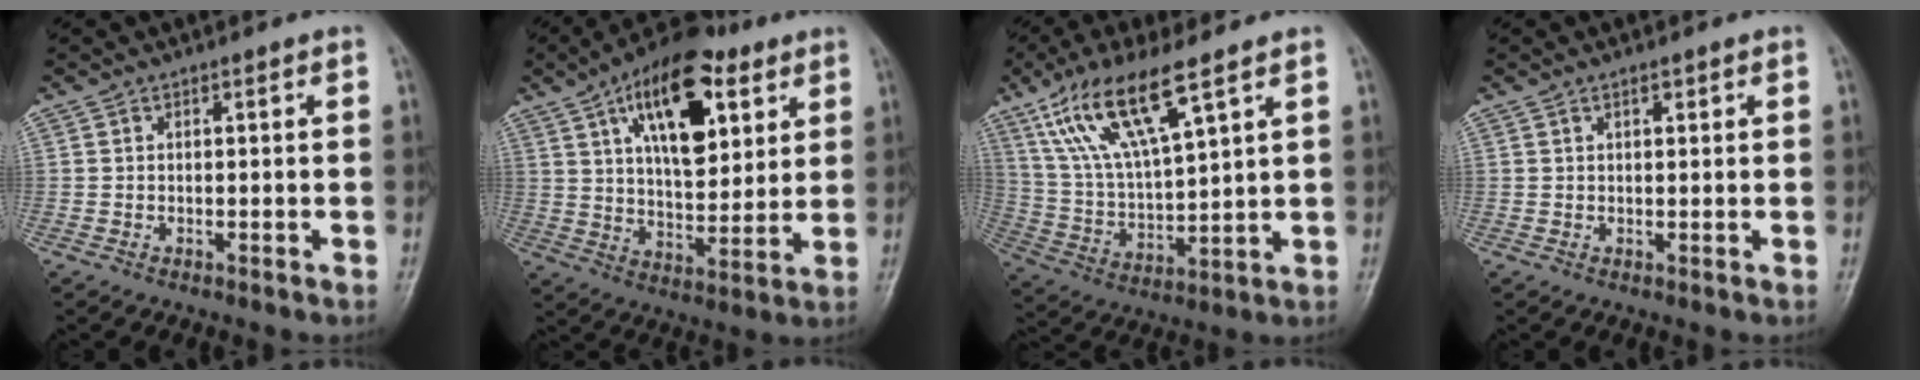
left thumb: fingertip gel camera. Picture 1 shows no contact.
{"total": 19.3, "force": [8.6, 9.6, 14.4], "torque": [-0.188, -0.023, 0.138]}
{"total": 15.8, "force": [9.1, 4.3, 12.1], "torque": [-0.232, -0.027, 0.186]}
{"total": 1.4, "force": [0.9, 0.6, 0.9], "torque": [-0.008, -0.002, 0.012]}